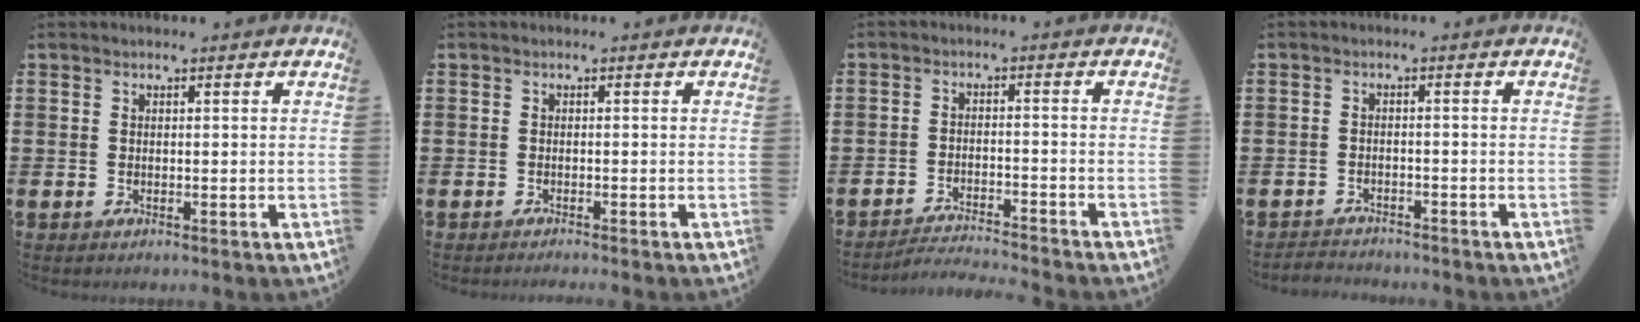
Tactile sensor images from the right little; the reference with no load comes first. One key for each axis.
{"total": 0.6, "fx": -0.5, "fy": -0.1, "fz": 0.1, "tx": -0.002, "ty": -0.002, "tz": -0.011}
{"total": 2.8, "fx": -2.8, "fy": -0.2, "fz": 0.2, "tx": -0.005, "ty": 0.002, "tz": -0.059}
{"total": 1.7, "fx": -1.6, "fy": 0.1, "fz": -0.3, "tx": -0.001, "ty": 0.003, "tz": -0.038}